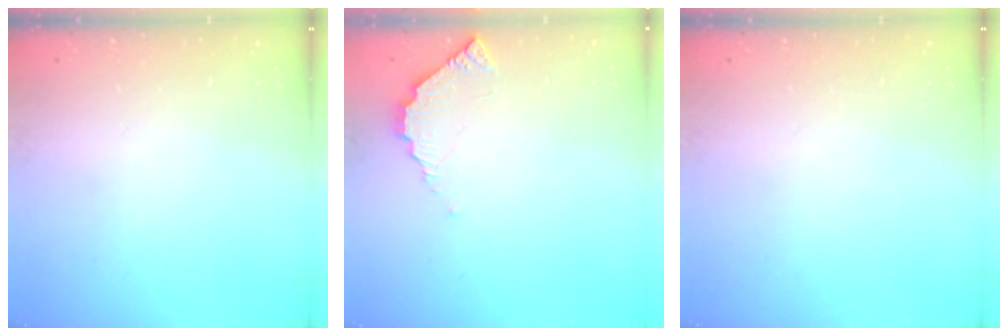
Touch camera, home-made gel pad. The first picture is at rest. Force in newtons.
{"total": 4.8, "press": 4.8, "slide": 0.3}
{"total": 0.0}